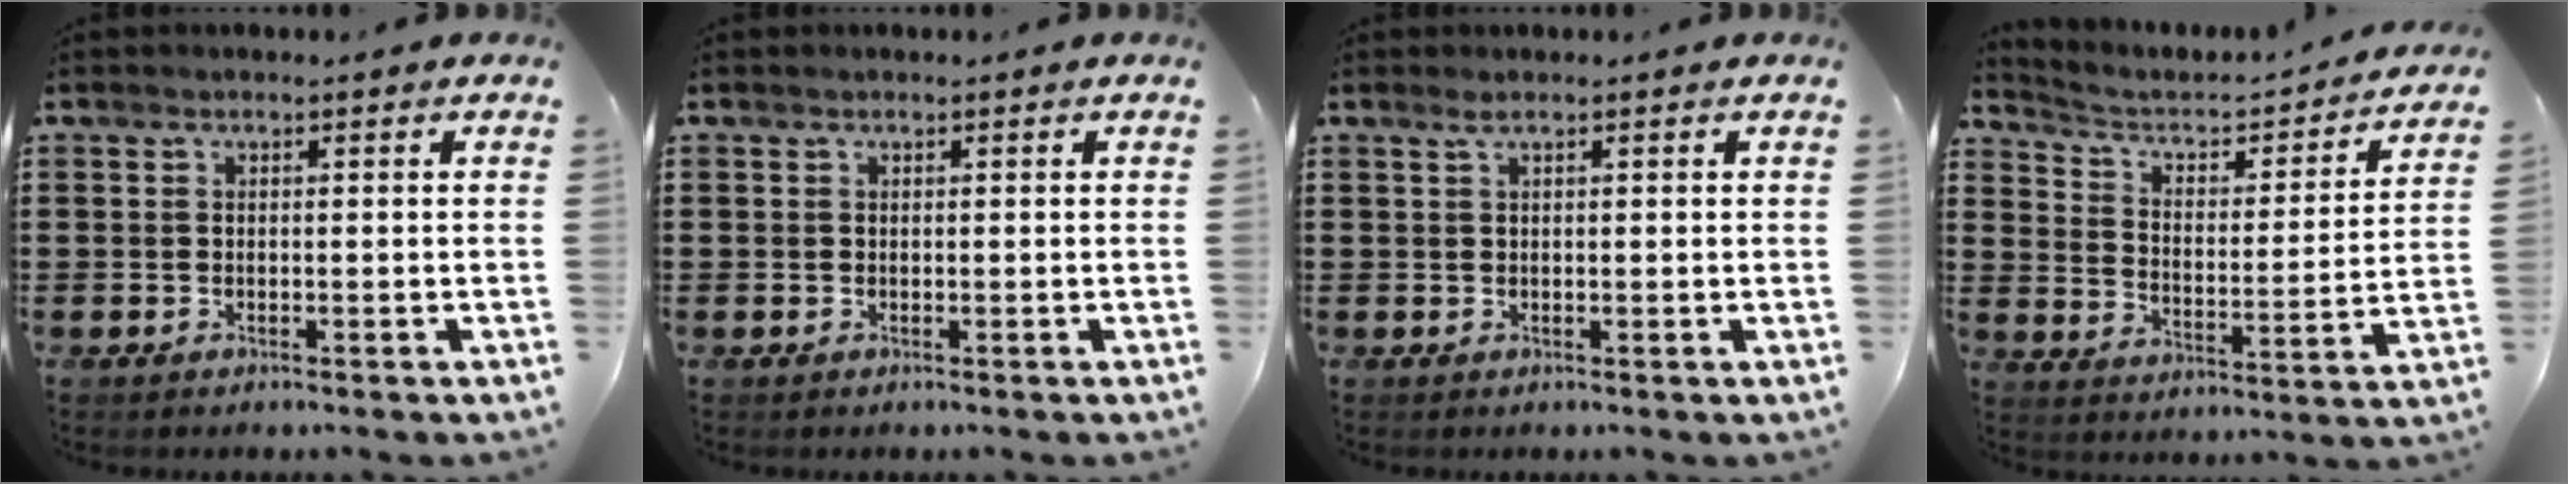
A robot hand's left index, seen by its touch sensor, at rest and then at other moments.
{"total": 0.7, "force": [0.2, 0.6, -0.2], "torque": [0.001, 0.004, 0.004]}
{"total": 1.2, "force": [0.7, 0.0, 1.0], "torque": [-0.020, 0.001, 0.012]}
{"total": 2.7, "force": [1.9, 1.6, 1.0], "torque": [-0.040, -0.020, 0.017]}